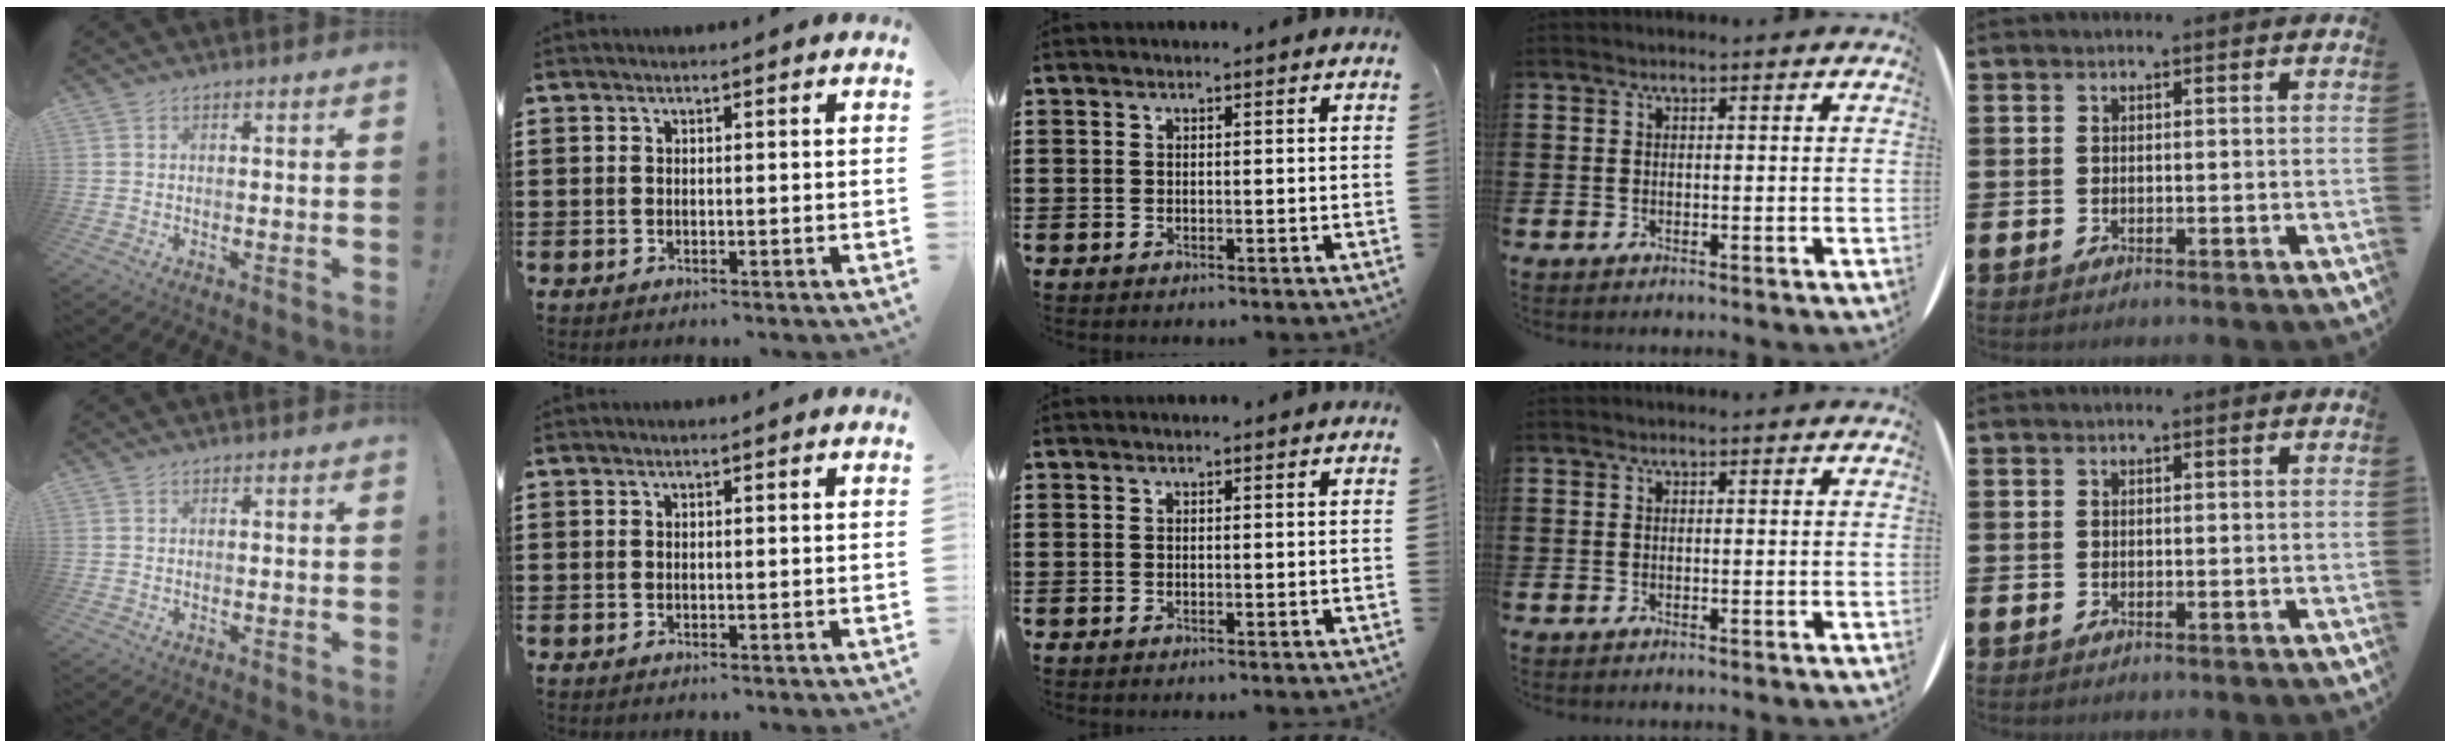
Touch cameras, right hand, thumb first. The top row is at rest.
{}